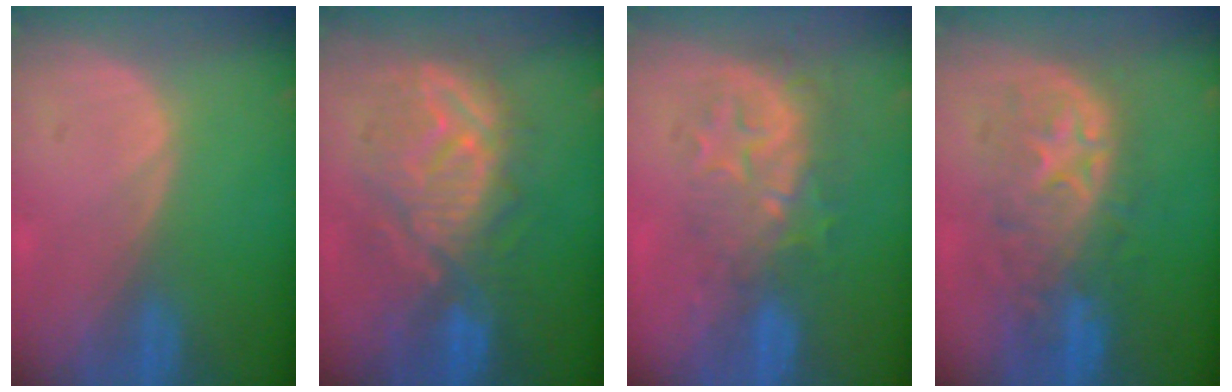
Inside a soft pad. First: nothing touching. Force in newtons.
{"total": 10.4, "press": 10.1, "slide": 2.8}
{"total": 9.2, "press": 8.1, "slide": 4.5}
{"total": 9.5, "press": 9.0, "slide": 3.1}